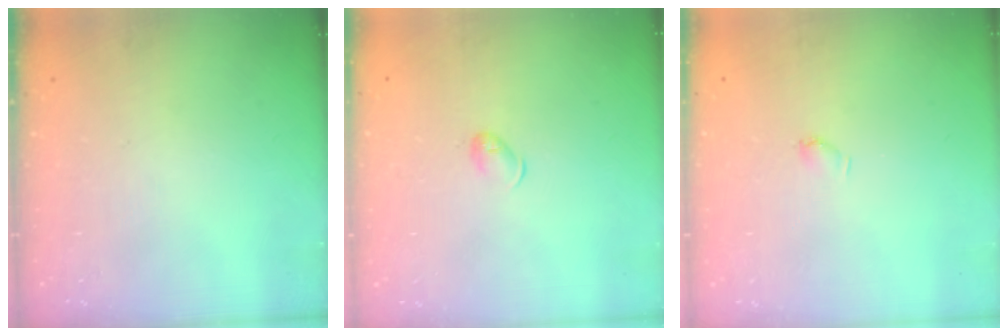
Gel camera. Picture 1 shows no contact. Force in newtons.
{"total": 4.4, "press": 4.3, "slide": 0.6}
{"total": 3.5, "press": 3.4, "slide": 0.7}